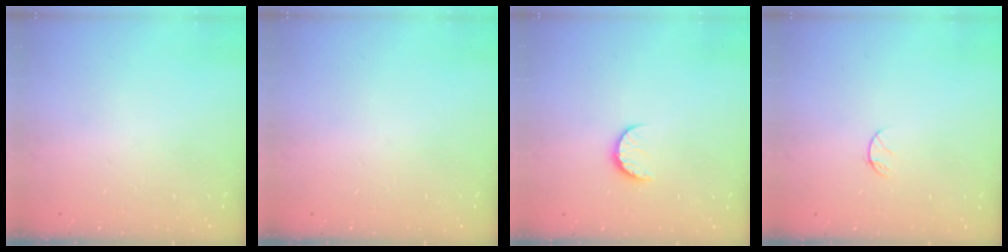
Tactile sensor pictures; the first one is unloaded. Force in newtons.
{"total": 0.0}
{"total": 6.4, "press": 6.3, "slide": 0.6}
{"total": 4.7, "press": 4.6, "slide": 0.5}